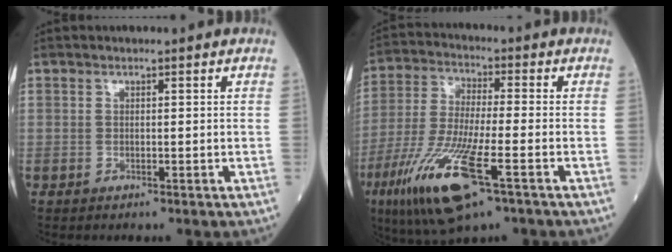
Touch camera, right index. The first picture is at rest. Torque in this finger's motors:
{"motor_torque": [1.49, -0.65, 0.92, 0.21]}